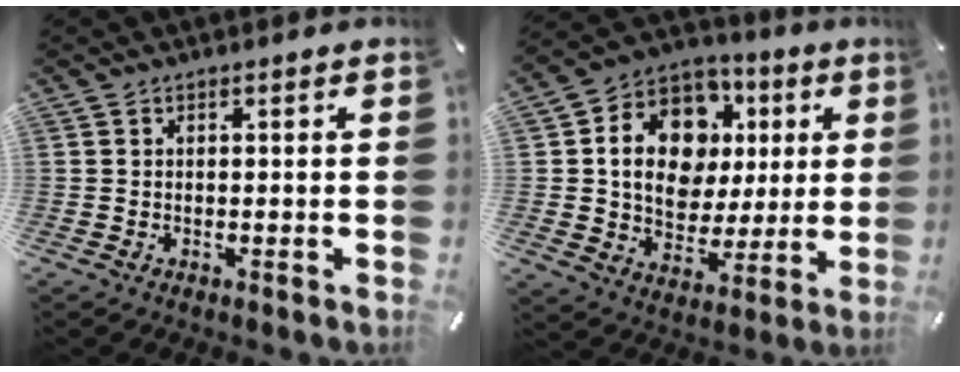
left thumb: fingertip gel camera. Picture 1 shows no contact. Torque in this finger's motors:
{"motor_torque": [2.43, 2.29, 0.50, -0.09, 0.22]}